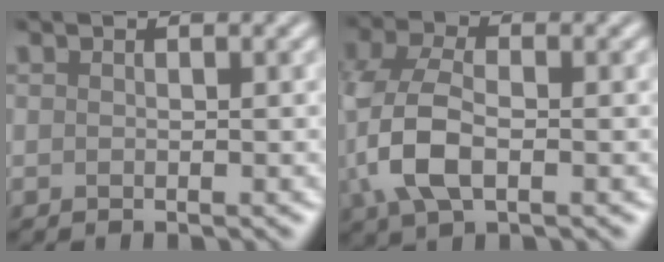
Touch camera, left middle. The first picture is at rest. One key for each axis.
{"total": 6.1, "fx": -1.1, "fy": 3.5, "fz": 4.9, "tx": -0.120, "ty": 0.005, "tz": -0.028}